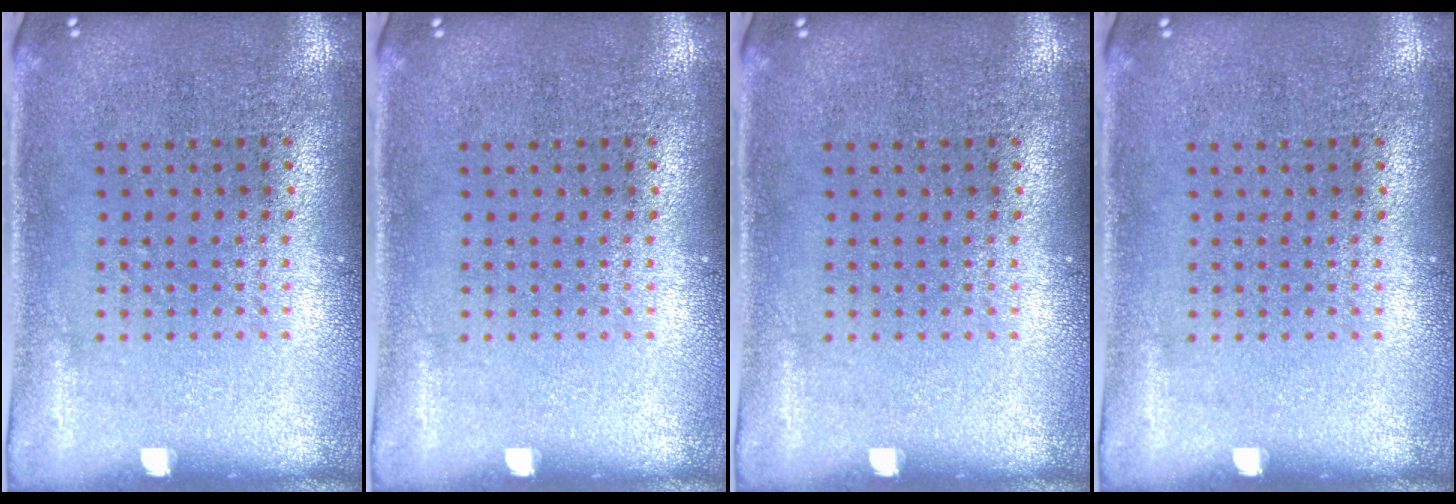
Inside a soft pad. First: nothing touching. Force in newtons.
{"total": 0.0}
{"total": 0.0}
{"total": 0.0}